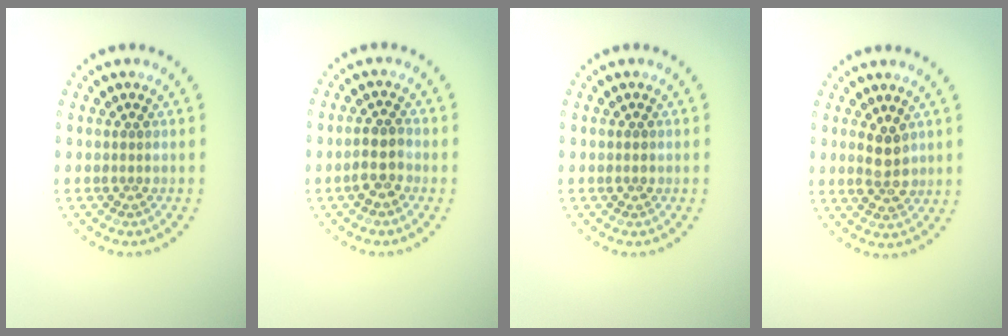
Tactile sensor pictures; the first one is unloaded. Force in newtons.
{"total": 2.4, "press": 2.3, "slide": 0.8}
{"total": 1.0, "press": 1.0, "slide": 0.0}
{"total": 2.7, "press": 2.7, "slide": 0.4}